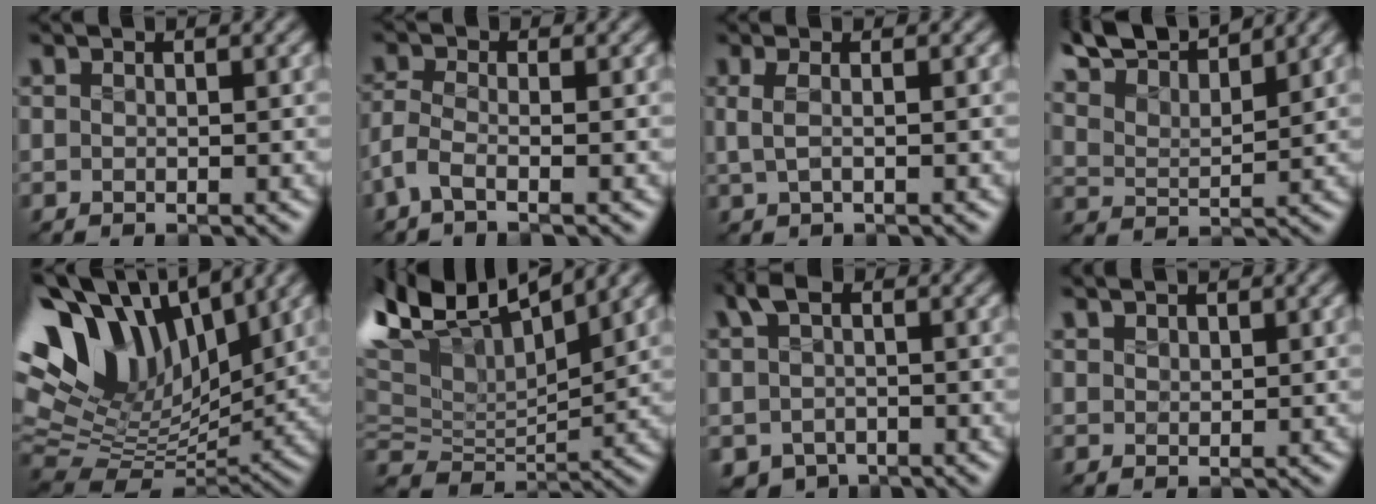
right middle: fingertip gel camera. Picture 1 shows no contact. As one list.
[{"total": 2.4, "force": [-1.5, 0.6, 1.8], "torque": [-0.051, -0.003, -0.045]}, {"total": 1.5, "force": [0.1, 0.4, 1.4], "torque": [-0.035, -0.001, 0.003]}, {"total": 7.0, "force": [6.3, 1.4, 2.8], "torque": [-0.067, 0.018, 0.109]}, {"total": 14.1, "force": [6.8, 7.4, 9.9], "torque": [-0.211, 0.028, 0.122]}, {"total": 11.9, "force": [7.2, 4.9, 8.1], "torque": [-0.165, 0.022, 0.120]}, {"total": 4.1, "force": [-0.4, 3.2, 2.5], "torque": [-0.059, -0.009, -0.010]}, {"total": 1.3, "force": [1.2, 0.6, 0.2], "torque": [-0.014, 0.000, 0.032]}]